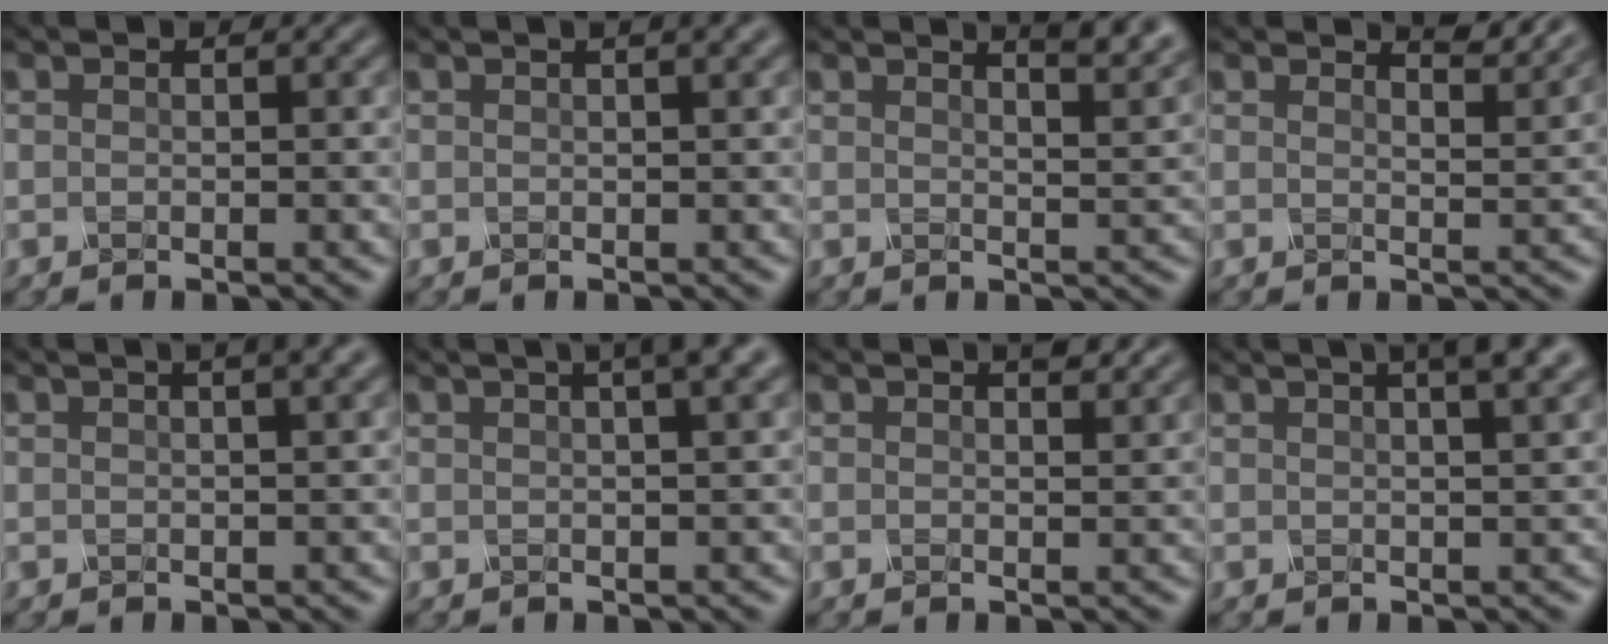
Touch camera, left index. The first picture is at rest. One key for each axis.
{"total": 2.4, "fx": 1.4, "fy": 0.8, "fz": 1.8, "tx": -0.012, "ty": 0.006, "tz": 0.006}
{"total": 4.3, "fx": 3.4, "fy": 1.1, "fz": 2.5, "tx": -0.018, "ty": 0.017, "tz": 0.023}
{"total": 3.0, "fx": 2.8, "fy": 0.4, "fz": 1.1, "tx": -0.009, "ty": -0.002, "tz": 0.033}
{"total": 3.6, "fx": 2.1, "fy": 1.1, "fz": 2.8, "tx": -0.019, "ty": 0.014, "tz": 0.005}
{"total": 4.7, "fx": 2.7, "fy": 1.3, "fz": 3.7, "tx": -0.030, "ty": 0.022, "tz": 0.012}
{"total": 1.5, "fx": 1.2, "fy": 0.4, "fz": 0.9, "tx": -0.009, "ty": 0.000, "tz": 0.018}
{"total": 6.1, "fx": 3.6, "fy": 2.1, "fz": 4.4, "tx": -0.031, "ty": 0.034, "tz": 0.014}